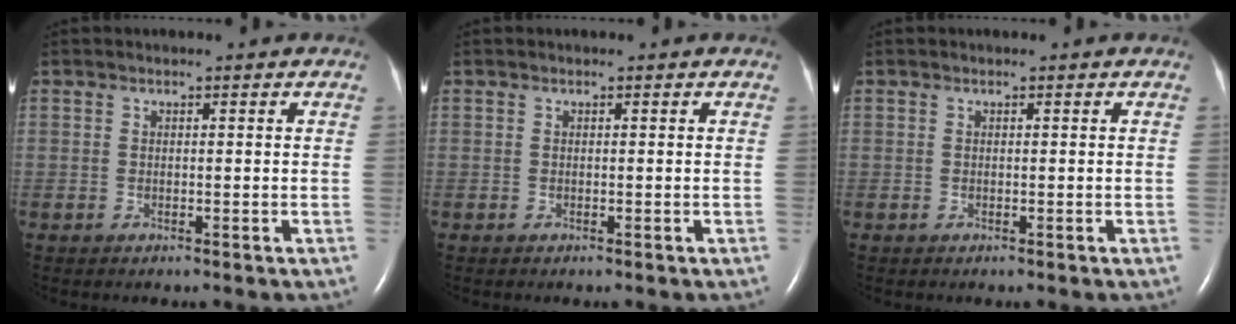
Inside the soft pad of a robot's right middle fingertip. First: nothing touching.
{"total": 0.0}
{"total": 0.0}